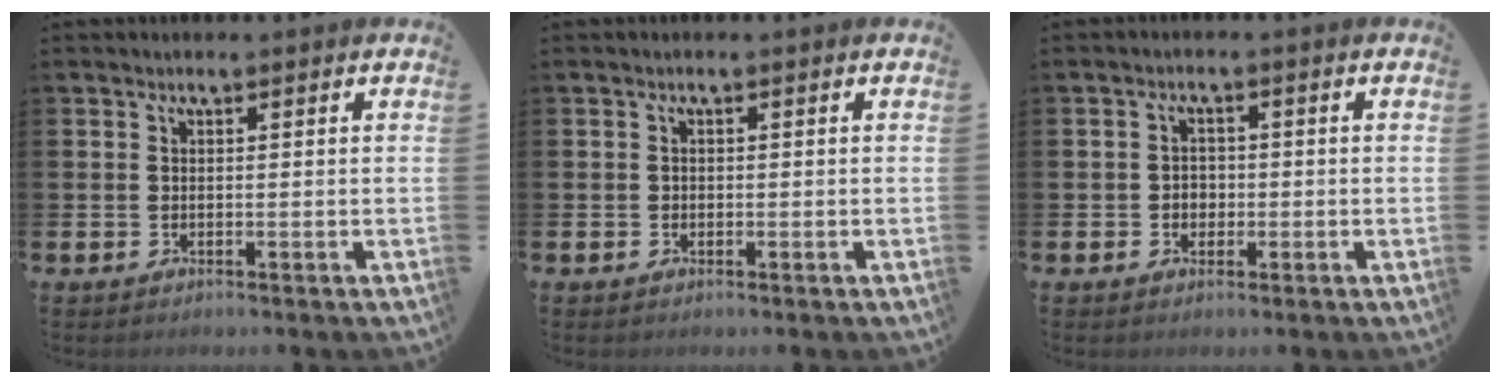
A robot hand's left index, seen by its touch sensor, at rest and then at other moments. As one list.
[{"total": 0.6, "force": [-0.1, 0.6, 0.1], "torque": [0.001, 0.003, -0.004]}, {"total": 2.0, "force": [-0.3, 1.8, 0.7], "torque": [-0.004, 0.002, -0.013]}]